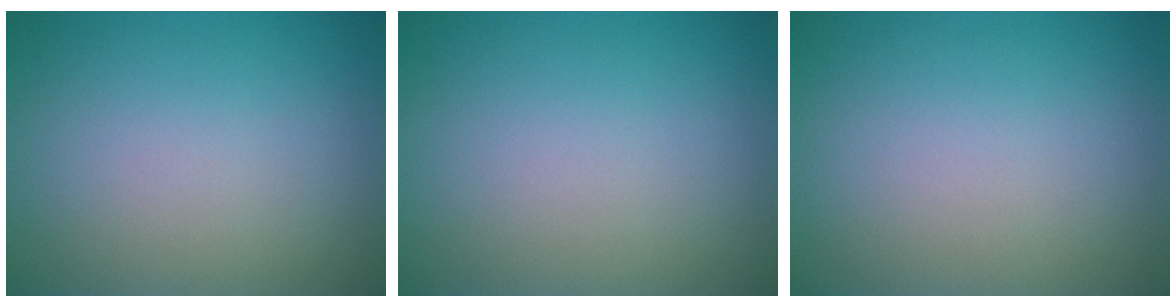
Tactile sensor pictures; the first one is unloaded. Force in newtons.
{"total": 0.0}
{"total": 0.0}